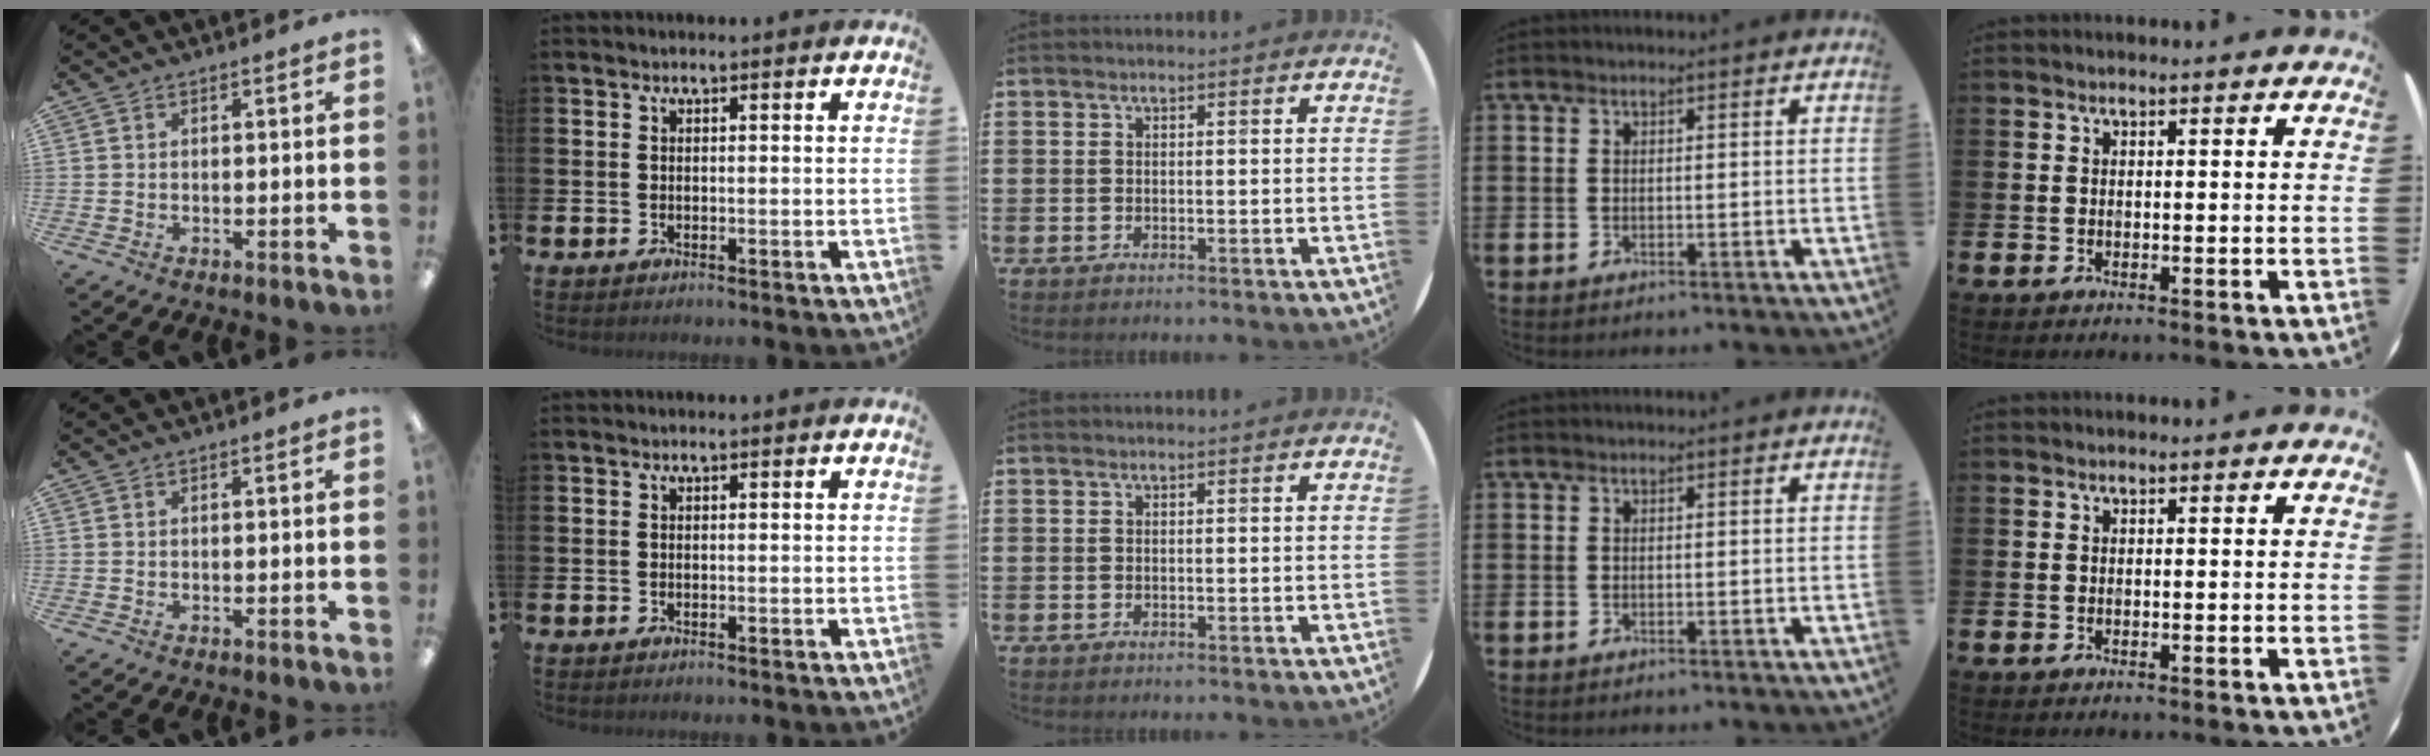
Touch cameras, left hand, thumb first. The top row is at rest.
{}